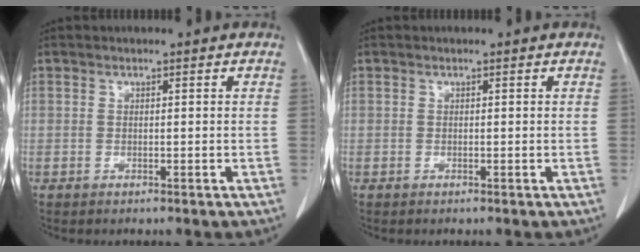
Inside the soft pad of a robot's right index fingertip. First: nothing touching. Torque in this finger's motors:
{"motor_torque": [-0.09, -0.04, -0.11, -0.01]}